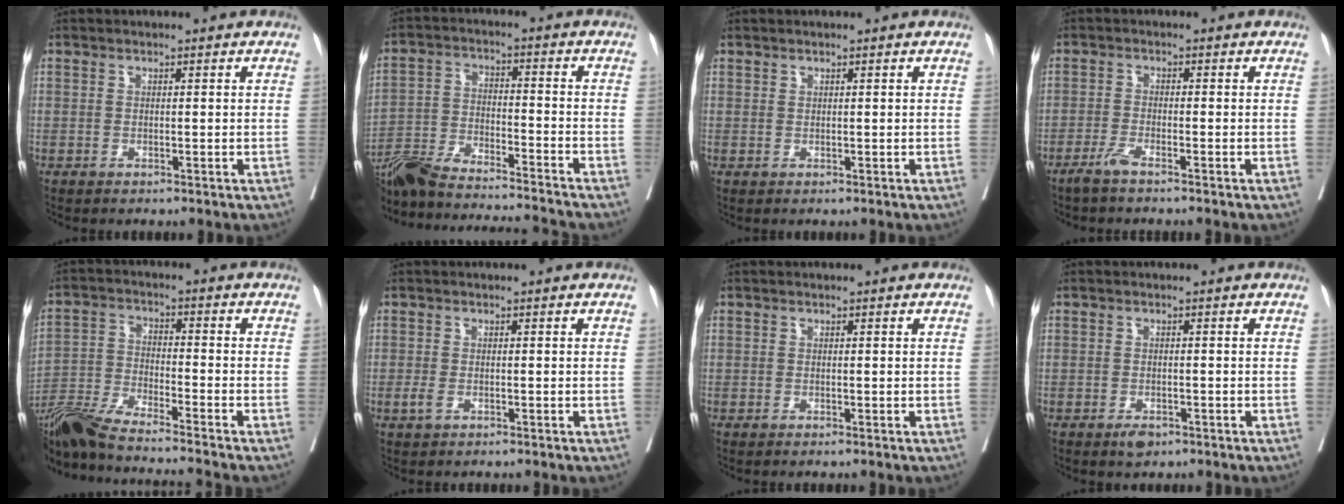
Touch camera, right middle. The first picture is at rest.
{"total": 20.5, "force": [-19.1, 0.9, 7.5], "torque": [-0.156, -0.023, -0.301]}
{"total": 0.0}
{"total": 2.4, "force": [-2.0, -0.2, 1.3], "torque": [-0.034, -0.004, -0.044]}
{"total": 14.8, "force": [-13.1, -0.8, 6.8], "torque": [-0.126, -0.024, -0.231]}
{"total": 1.3, "force": [-0.5, 0.7, 1.0], "torque": [-0.027, -0.003, -0.007]}
{"total": 0.0}
{"total": 1.9, "force": [-1.2, 0.9, 1.2], "torque": [-0.018, 0.000, -0.014]}